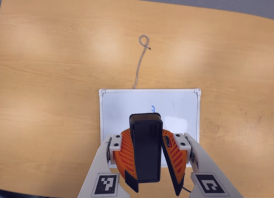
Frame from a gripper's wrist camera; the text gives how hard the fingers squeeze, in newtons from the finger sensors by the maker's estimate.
{"total": 9.8, "left": 10.2, "right": 9.4}